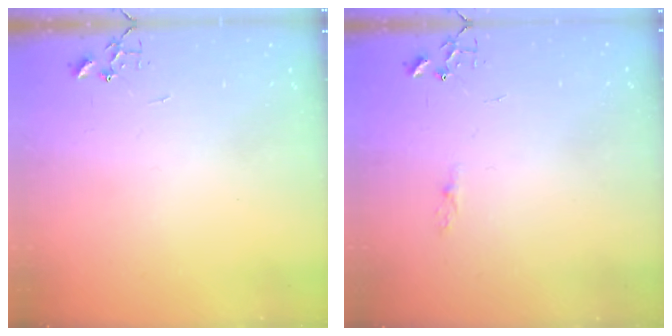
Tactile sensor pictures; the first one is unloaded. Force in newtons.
{"total": 3.3, "press": 3.3, "slide": 0.4}